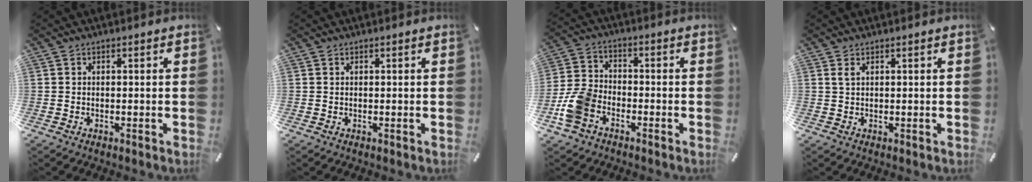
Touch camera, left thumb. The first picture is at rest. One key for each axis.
{"total": 0.0}
{"total": 9.0, "fx": -4.4, "fy": 6.2, "fz": 4.7, "tx": -0.110, "ty": 0.022, "tz": -0.085}
{"total": 1.1, "fx": 0.6, "fy": 0.4, "fz": 0.9, "tx": -0.018, "ty": 0.001, "tz": 0.010}